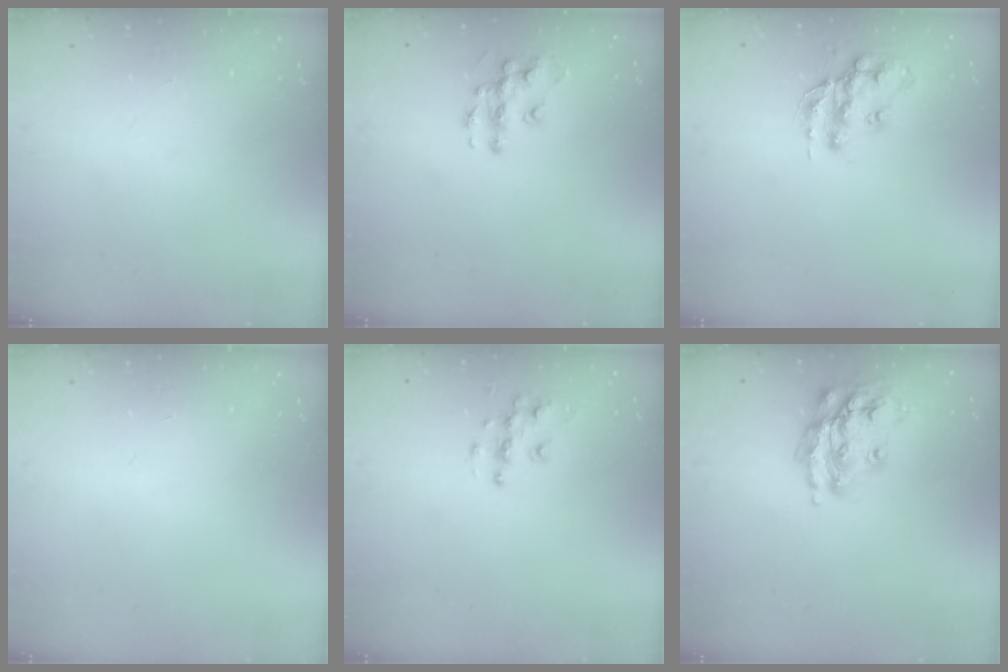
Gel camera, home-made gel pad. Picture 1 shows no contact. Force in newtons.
{"total": 9.6, "press": 9.6, "slide": 0.5}
{"total": 14.0, "press": 14.0, "slide": 0.7}
{"total": 0.0}
{"total": 6.3, "press": 6.3, "slide": 0.3}
{"total": 15.1, "press": 15.0, "slide": 1.0}